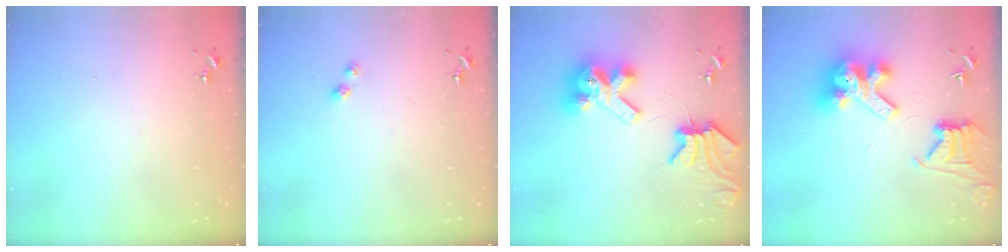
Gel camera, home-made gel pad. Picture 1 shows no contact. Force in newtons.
{"total": 2.6, "press": 2.6, "slide": 0.3}
{"total": 12.5, "press": 12.4, "slide": 1.6}
{"total": 16.2, "press": 16.2, "slide": 1.7}